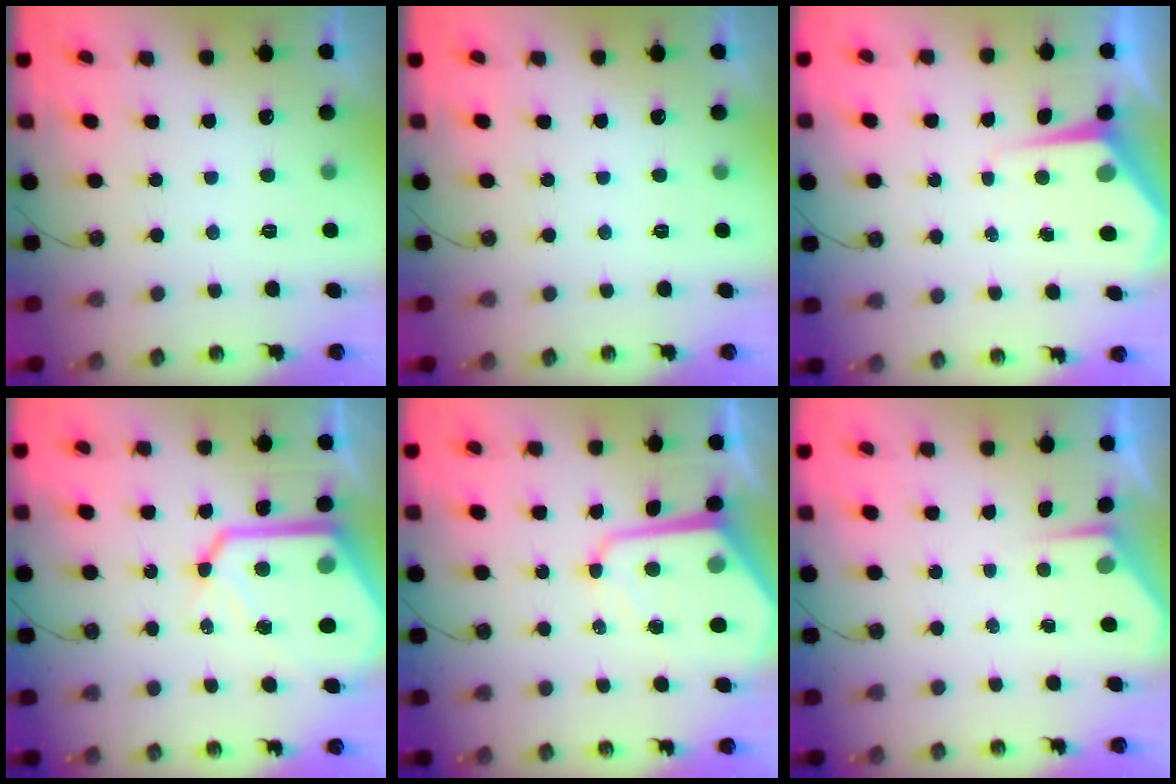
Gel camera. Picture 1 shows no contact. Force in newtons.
{"total": 0.0}
{"total": 6.8, "press": 6.8, "slide": 0.5}
{"total": 19.2, "press": 19.0, "slide": 2.1}
{"total": 10.9, "press": 10.8, "slide": 0.9}
{"total": 2.5, "press": 2.5, "slide": 0.4}